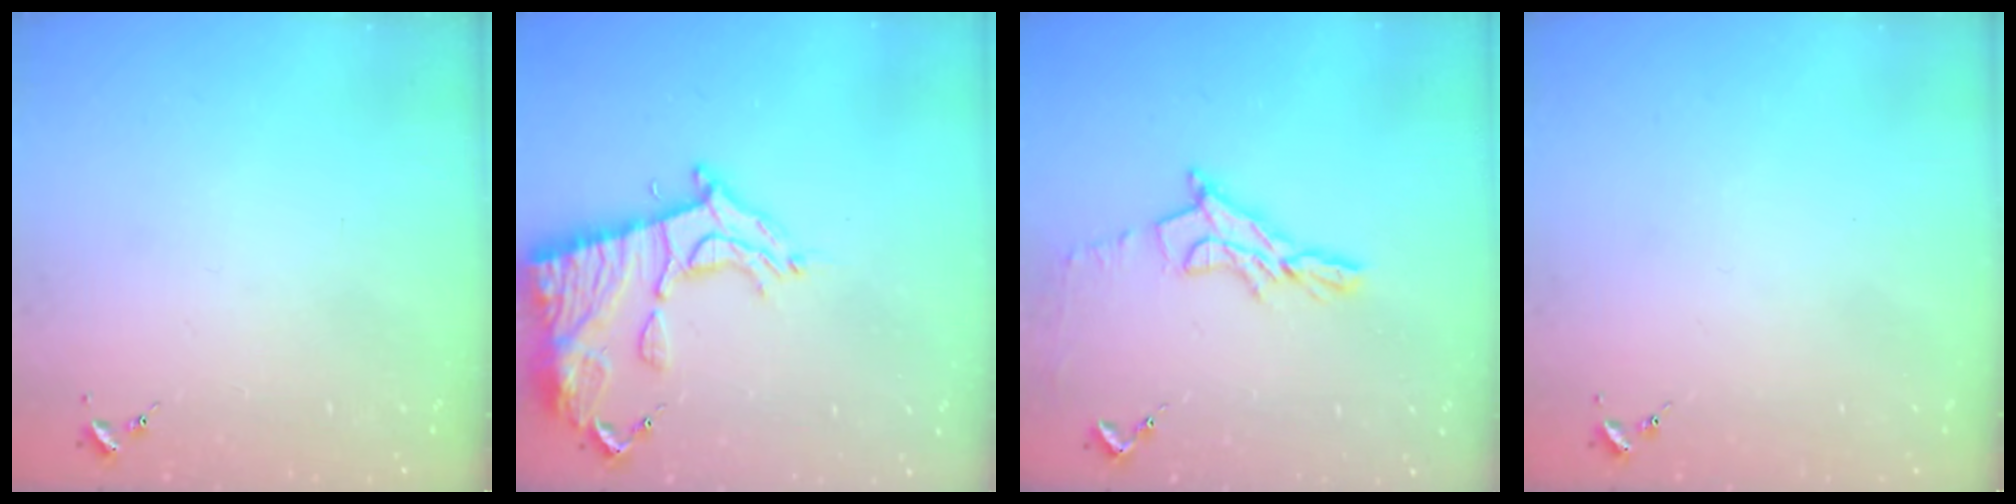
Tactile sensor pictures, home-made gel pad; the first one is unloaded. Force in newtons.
{"total": 15.9, "press": 15.9, "slide": 1.4}
{"total": 12.3, "press": 12.3, "slide": 0.9}
{"total": 0.0}